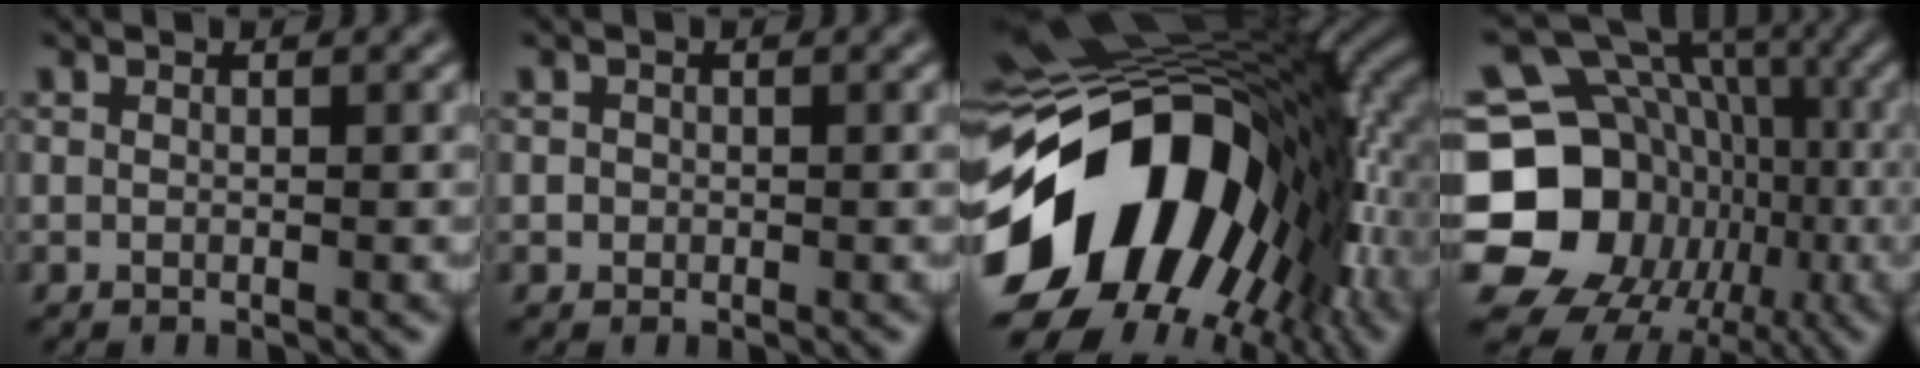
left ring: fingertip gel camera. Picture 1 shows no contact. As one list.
[{"total": 0.7, "force": [0.0, 0.7, 0.1], "torque": [0.005, -0.004, -0.003]}, {"total": 17.7, "force": [-3.7, 11.8, 12.6], "torque": [-0.218, -0.006, -0.074]}, {"total": 19.0, "force": [-4.3, 16.8, 7.7], "torque": [-0.142, -0.011, -0.094]}]